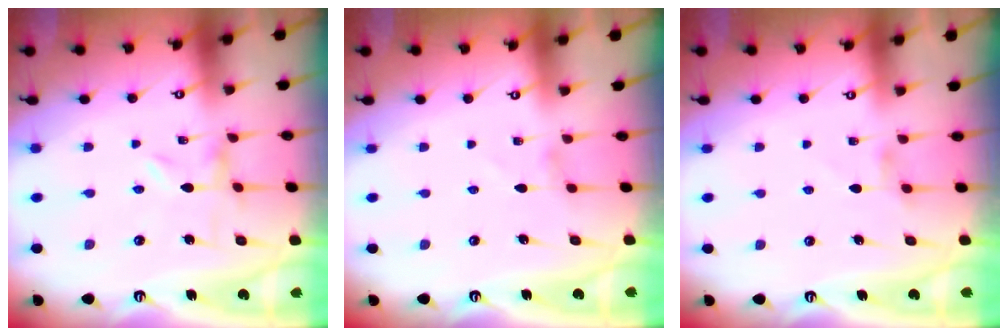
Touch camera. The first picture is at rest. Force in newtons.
{"total": 0.0}
{"total": 2.4, "press": 2.4, "slide": 0.4}